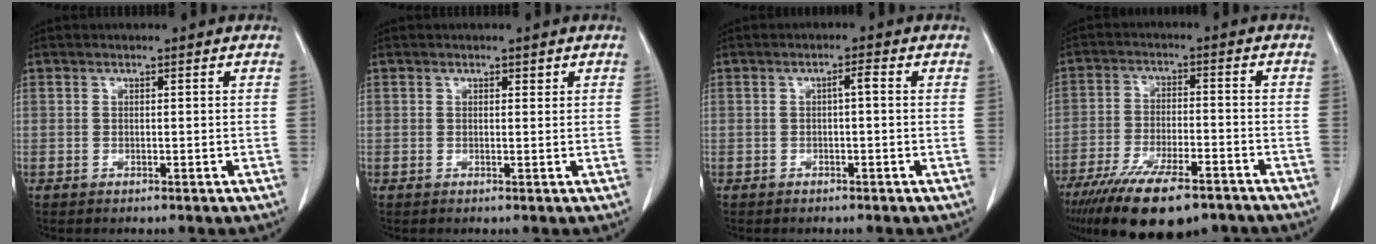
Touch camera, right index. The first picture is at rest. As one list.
[{"total": 0.6, "force": [0.4, 0.3, 0.3], "torque": [-0.003, -0.002, 0.004]}, {"total": 1.6, "force": [0.1, 0.2, 1.6], "torque": [-0.025, 0.005, 0.001]}, {"total": 16.2, "force": [-12.0, 4.3, 10.1], "torque": [-0.171, -0.025, -0.191]}]